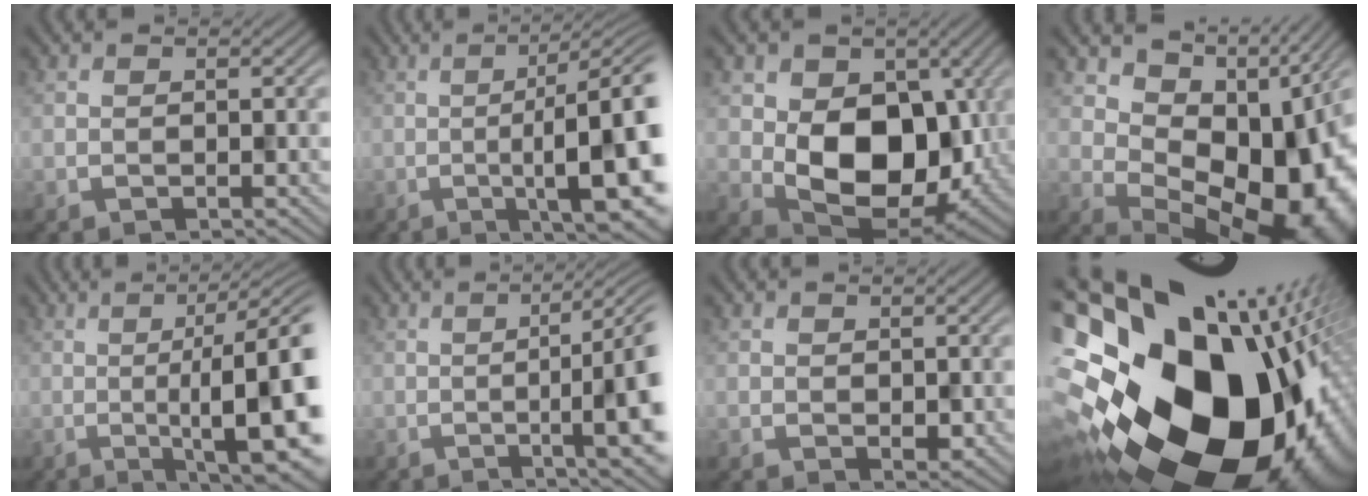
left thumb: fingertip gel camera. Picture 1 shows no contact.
{"total": 13.2, "force": [-1.9, 3.1, 12.7], "torque": [-0.138, 0.005, -0.020]}
{"total": 11.7, "force": [0.2, 8.6, 7.9], "torque": [-0.138, -0.028, 0.014]}
{"total": 13.4, "force": [2.4, 8.6, 10.1], "torque": [-0.133, -0.017, 0.060]}
{"total": 14.5, "force": [-1.1, 3.7, 14.0], "torque": [-0.160, 0.004, -0.008]}
{"total": 10.9, "force": [-0.5, 2.6, 10.6], "torque": [-0.119, 0.004, -0.002]}
{"total": 1.4, "force": [0.3, 1.2, 0.6], "torque": [-0.013, -0.004, 0.012]}
{"total": 21.9, "force": [-1.2, 15.5, 15.4], "torque": [-0.275, -0.057, -0.027]}